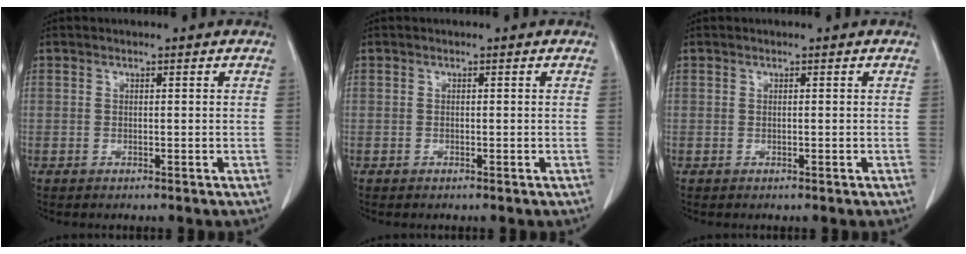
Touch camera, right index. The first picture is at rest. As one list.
[{"total": 0.0}, {"total": 0.0}]